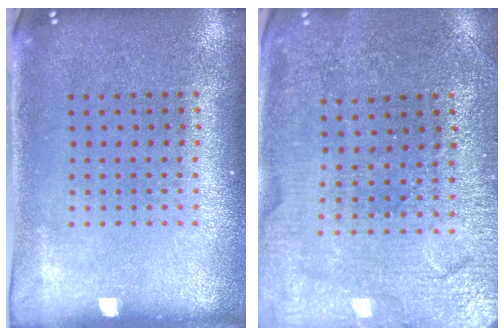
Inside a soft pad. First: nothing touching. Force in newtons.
{"total": 1.5, "press": 1.5, "slide": 0.2}